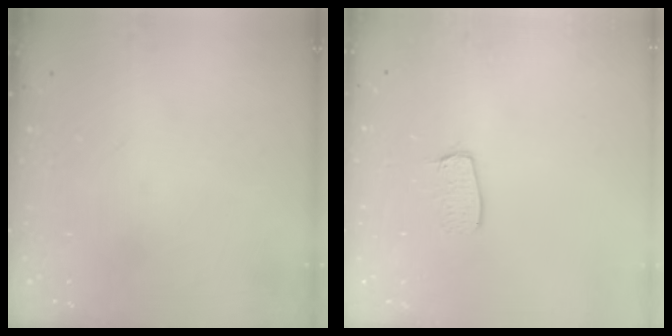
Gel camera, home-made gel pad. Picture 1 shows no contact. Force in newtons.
{"total": 6.6, "press": 6.6, "slide": 0.4}